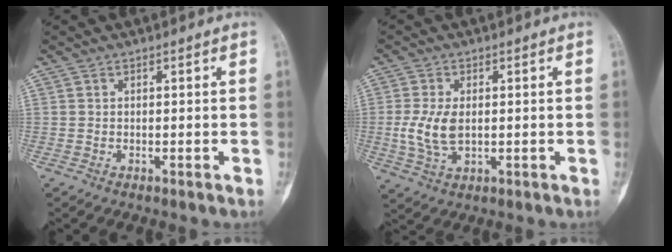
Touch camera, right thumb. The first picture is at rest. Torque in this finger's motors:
{"motor_torque": [0.99, 1.17, 0.63, -0.45, 0.22]}